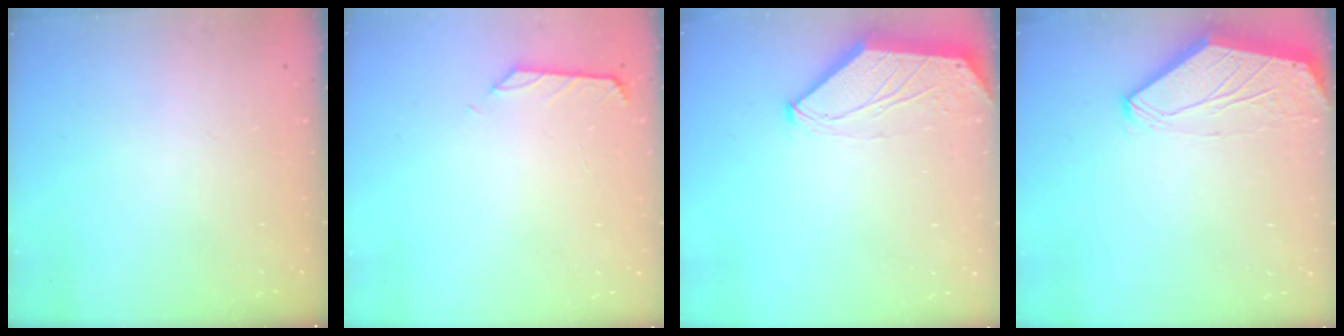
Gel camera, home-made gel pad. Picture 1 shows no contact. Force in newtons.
{"total": 0.6, "press": 0.3, "slide": 0.5}
{"total": 0.0}
{"total": 0.0}